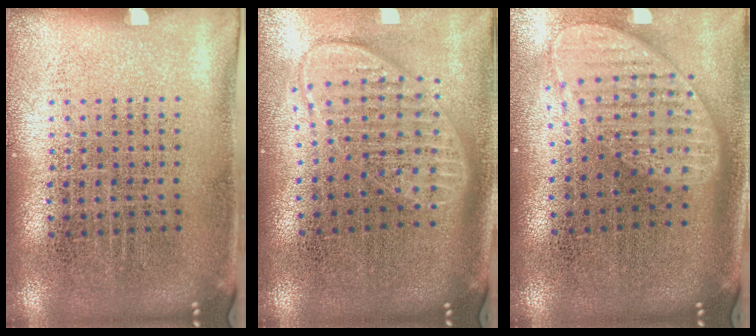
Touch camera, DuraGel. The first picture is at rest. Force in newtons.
{"total": 1.9, "press": 1.5, "slide": 1.1}
{"total": 2.0, "press": 1.6, "slide": 1.2}